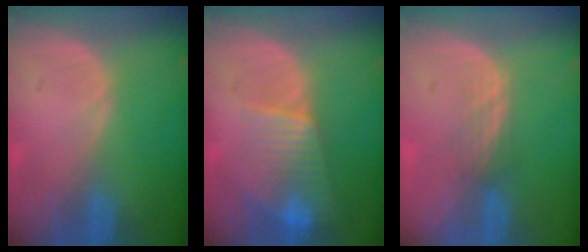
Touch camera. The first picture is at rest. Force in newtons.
{"total": 7.9, "press": 6.9, "slide": 3.8}
{"total": 2.4, "press": 2.3, "slide": 0.8}